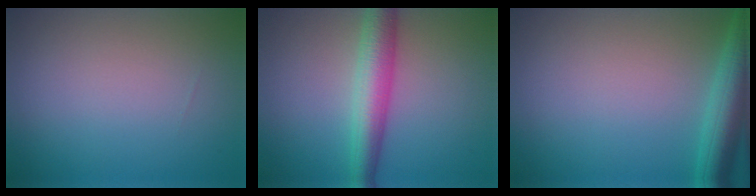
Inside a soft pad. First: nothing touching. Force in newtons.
{"total": 5.0, "press": 5.0, "slide": 0.1}
{"total": 5.1, "press": 5.1, "slide": 0.4}